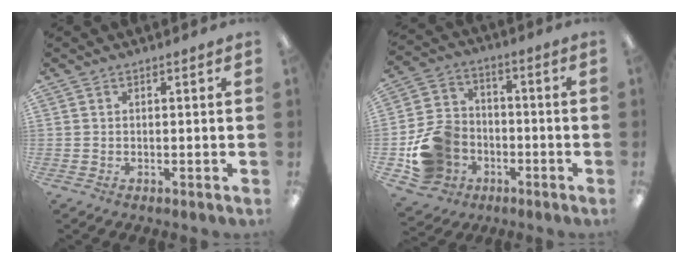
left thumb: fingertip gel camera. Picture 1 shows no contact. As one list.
[{"total": 14.3, "force": [-5.6, 11.9, 5.6], "torque": [-0.121, 0.046, -0.089]}]